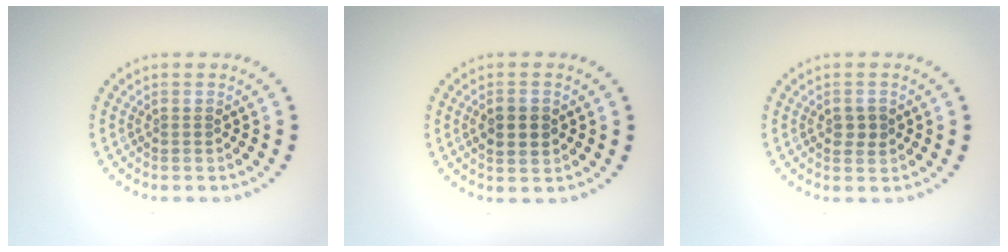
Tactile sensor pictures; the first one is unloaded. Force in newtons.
{"total": 2.5, "press": 2.5, "slide": 0.2}
{"total": 1.5, "press": 1.5, "slide": 0.1}